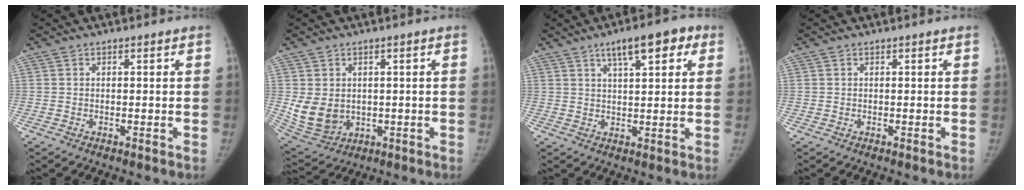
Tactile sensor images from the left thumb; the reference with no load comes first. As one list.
[{"total": 8.6, "force": [0.3, 7.0, 5.0], "torque": [-0.082, -0.013, 0.032]}, {"total": 9.2, "force": [4.7, 3.2, 7.2], "torque": [-0.089, -0.003, 0.068]}, {"total": 0.0}]